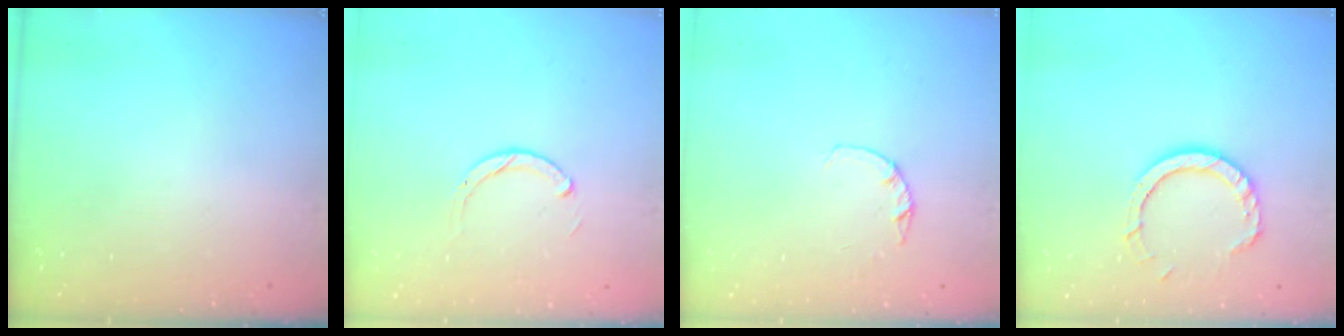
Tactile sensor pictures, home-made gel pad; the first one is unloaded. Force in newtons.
{"total": 2.3, "press": 2.3, "slide": 0.3}
{"total": 2.2, "press": 2.2, "slide": 0.4}
{"total": 8.9, "press": 8.8, "slide": 1.2}